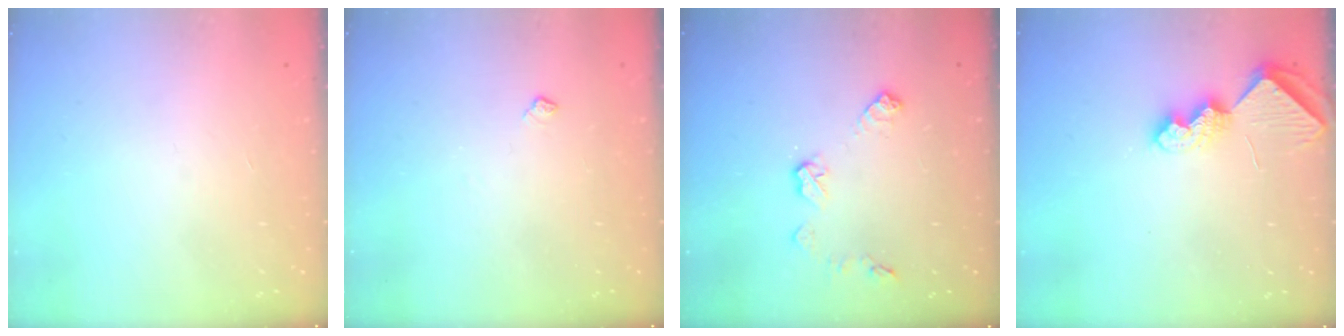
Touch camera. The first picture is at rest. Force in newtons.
{"total": 4.0, "press": 3.9, "slide": 0.5}
{"total": 8.4, "press": 8.4, "slide": 0.3}
{"total": 7.6, "press": 7.5, "slide": 0.7}